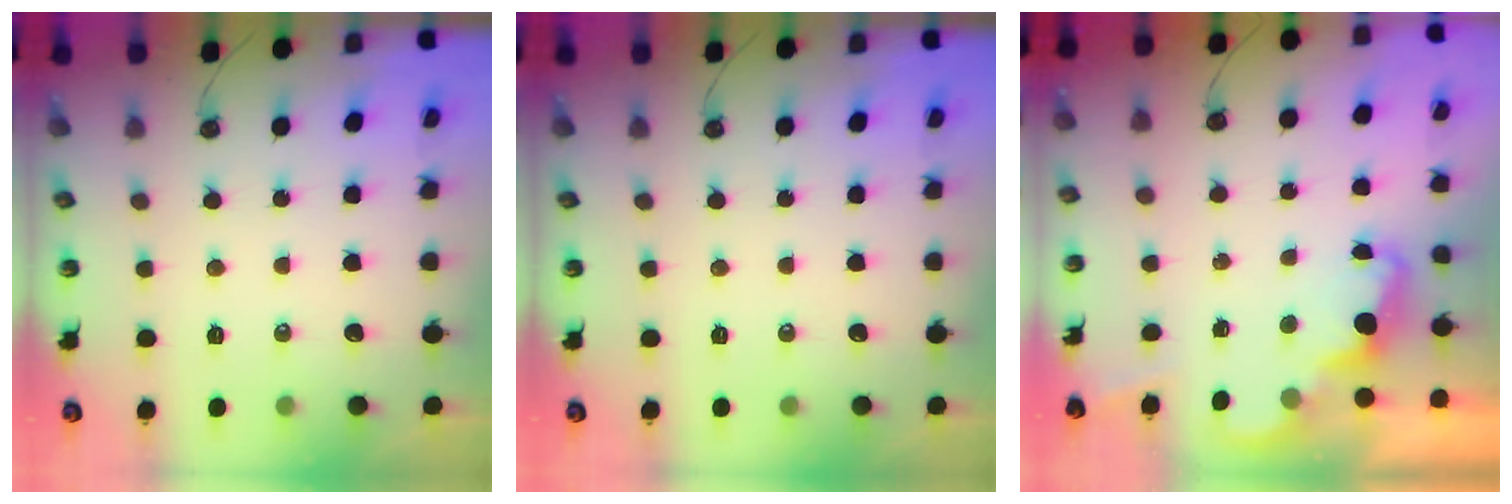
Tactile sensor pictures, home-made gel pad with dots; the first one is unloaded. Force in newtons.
{"total": 0.0}
{"total": 2.3, "press": 2.2, "slide": 0.5}